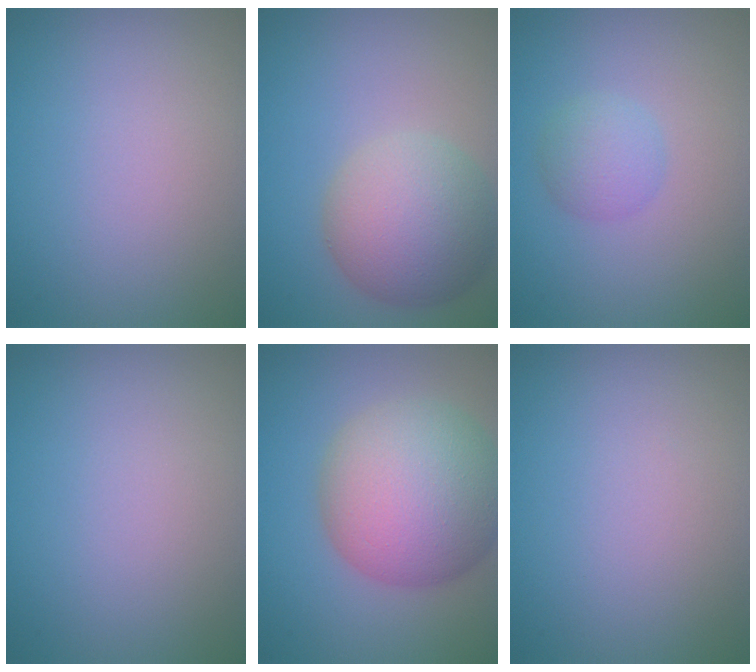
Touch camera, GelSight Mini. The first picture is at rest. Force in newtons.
{"total": 7.3, "press": 7.3, "slide": 0.7}
{"total": 2.1, "press": 2.1, "slide": 0.1}
{"total": 0.0}
{"total": 10.7, "press": 10.7, "slide": 0.3}
{"total": 0.0}